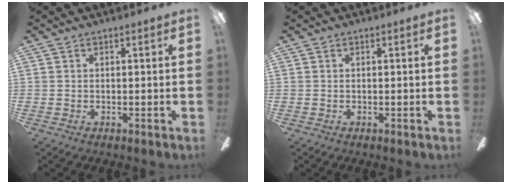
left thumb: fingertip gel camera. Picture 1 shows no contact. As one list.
[{"total": 0.0}]